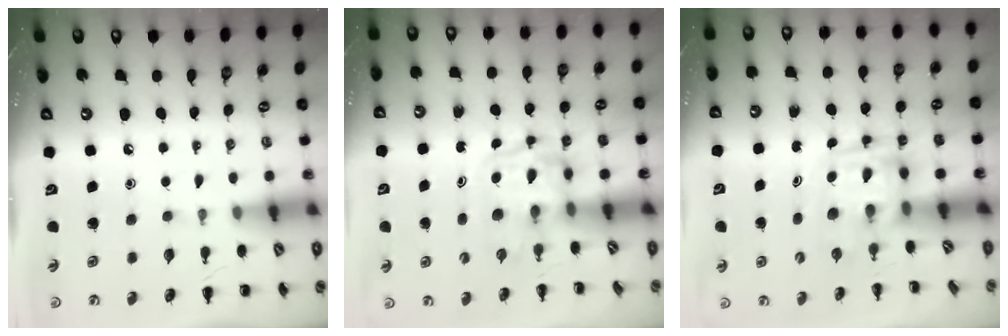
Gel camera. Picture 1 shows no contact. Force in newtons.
{"total": 3.4, "press": 3.4, "slide": 0.6}
{"total": 3.9, "press": 3.8, "slide": 0.7}